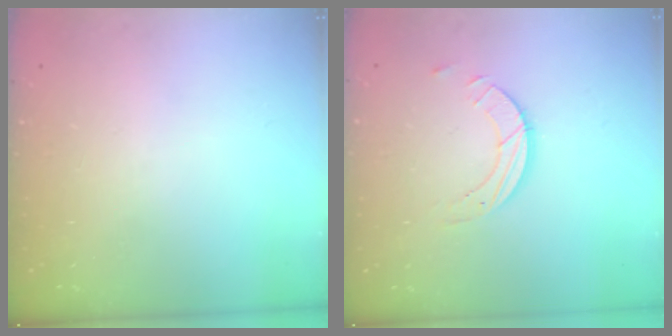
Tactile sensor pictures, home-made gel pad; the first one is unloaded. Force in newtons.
{"total": 4.2, "press": 4.2, "slide": 0.3}